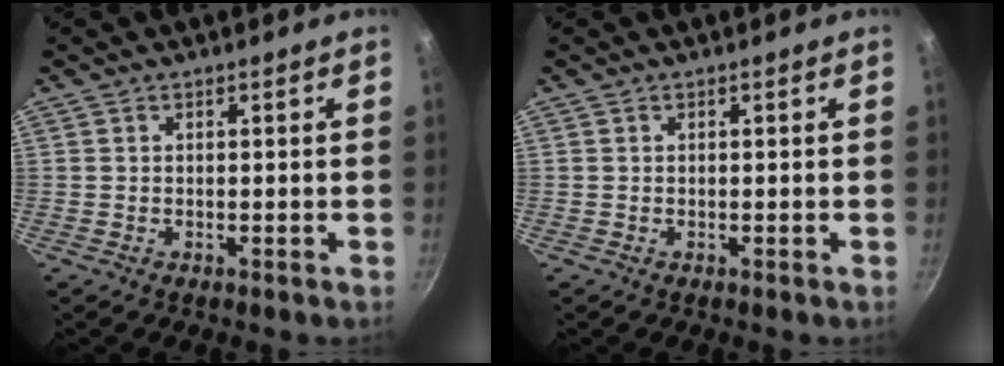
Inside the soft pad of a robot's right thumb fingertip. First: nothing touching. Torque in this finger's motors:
{"motor_torque": [0.00, 0.00, 0.02, -0.02, 0.00]}